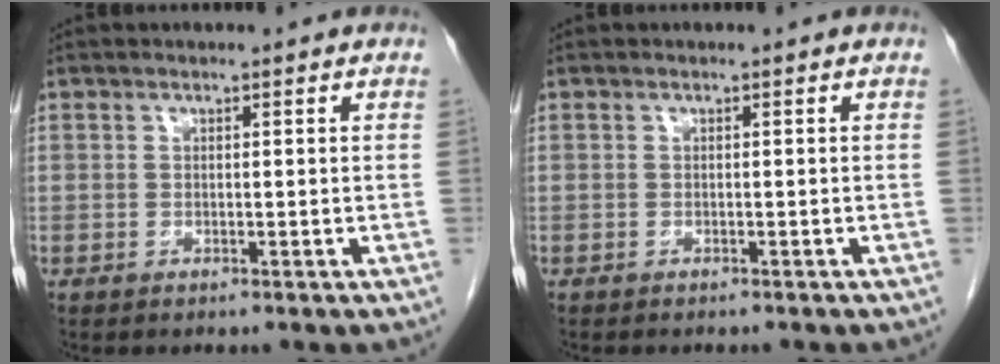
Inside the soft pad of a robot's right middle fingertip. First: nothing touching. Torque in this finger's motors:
{"motor_torque": [0.01, 0.01, -0.01, 0.00]}